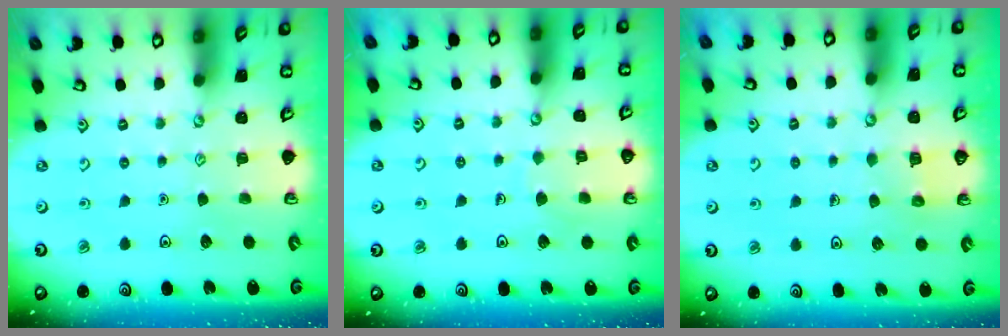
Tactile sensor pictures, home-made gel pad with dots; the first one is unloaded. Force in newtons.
{"total": 4.8, "press": 4.8, "slide": 0.4}
{"total": 4.0, "press": 4.0, "slide": 0.4}